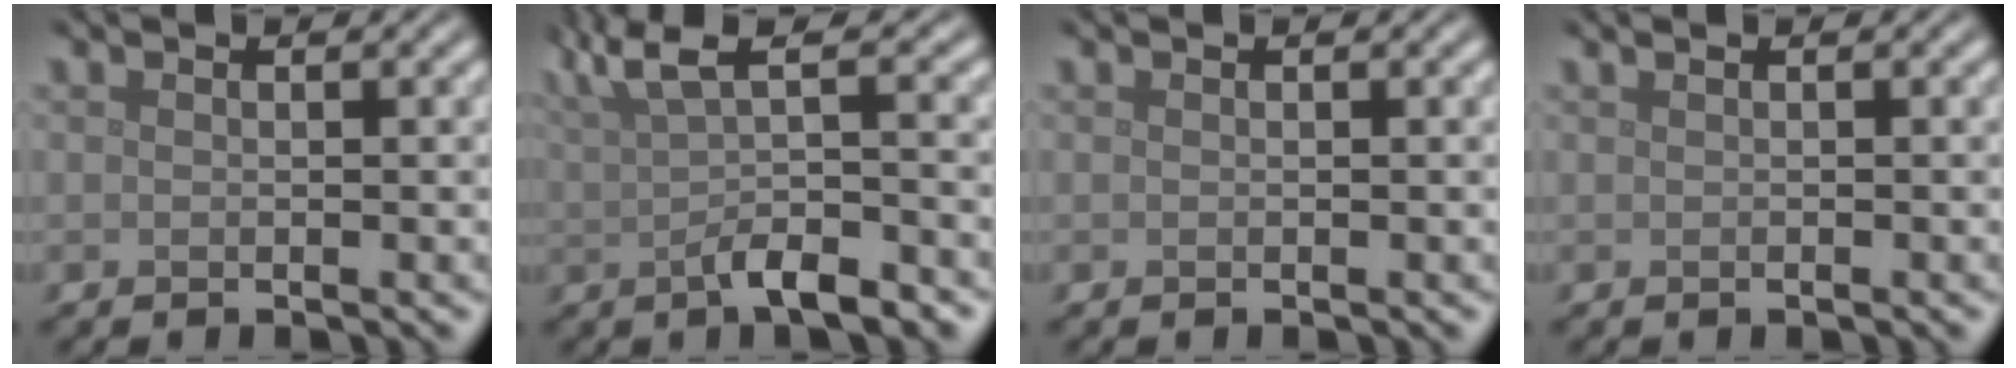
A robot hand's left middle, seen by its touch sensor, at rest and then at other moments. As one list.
[{"total": 6.2, "force": [0.4, 1.9, 5.9], "torque": [-0.096, 0.004, 0.000]}, {"total": 0.0}, {"total": 0.8, "force": [0.1, 0.3, 0.7], "torque": [-0.008, 0.001, -0.003]}]